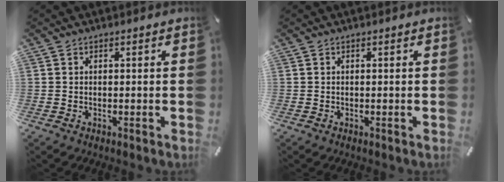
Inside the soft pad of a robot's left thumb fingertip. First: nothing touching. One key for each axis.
{"total": 0.0}